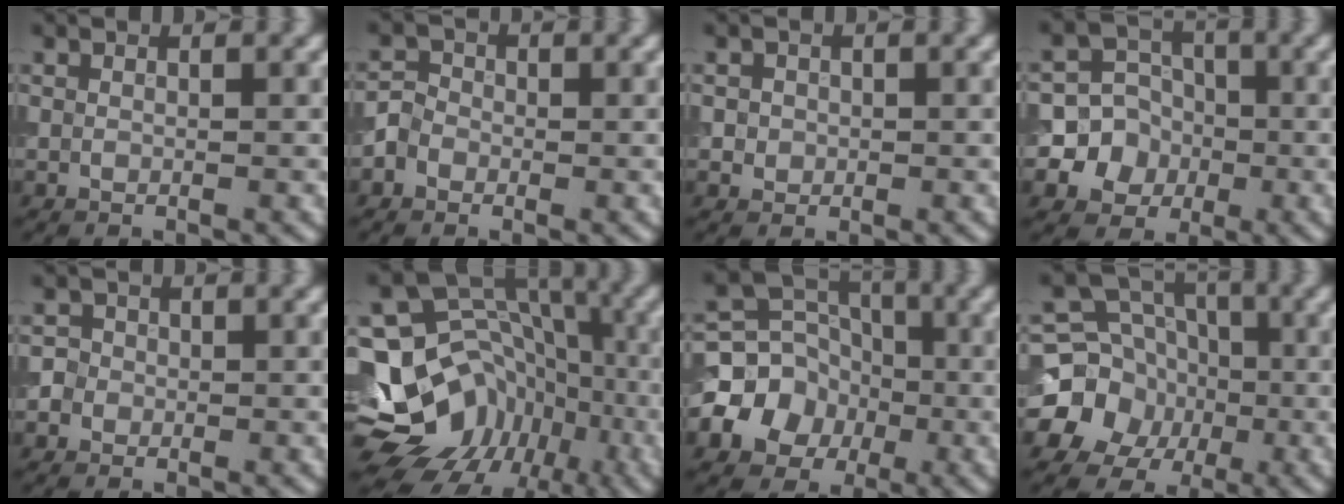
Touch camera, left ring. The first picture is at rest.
{"total": 2.2, "force": [-0.8, 1.9, 0.8], "torque": [0.000, 0.008, -0.022]}
{"total": 1.3, "force": [0.1, 1.2, 0.3], "torque": [0.005, -0.002, 0.003]}
{"total": 8.2, "force": [-1.7, 7.9, 1.5], "torque": [-0.025, 0.012, -0.052]}
{"total": 2.3, "force": [0.0, 2.2, 0.7], "torque": [0.009, 0.015, -0.016]}
{"total": 16.1, "force": [-6.8, 12.7, 7.2], "torque": [-0.118, 0.000, -0.096]}
{"total": 6.5, "force": [-1.7, 5.7, 2.7], "torque": [-0.029, 0.006, -0.051]}
{"total": 10.0, "force": [-1.8, 9.1, 3.7], "torque": [-0.062, 0.004, -0.060]}